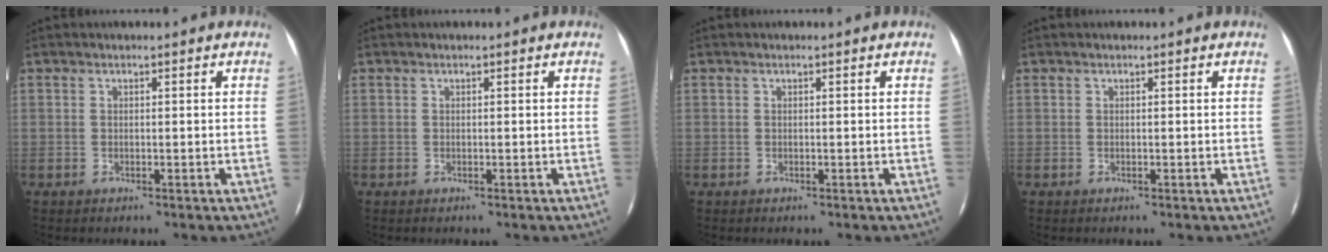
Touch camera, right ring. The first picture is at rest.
{"total": 0.0}
{"total": 0.0}
{"total": 0.0}